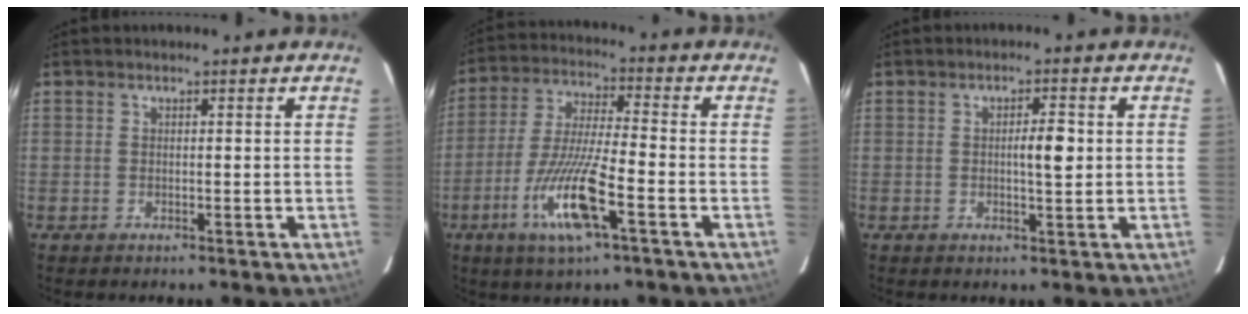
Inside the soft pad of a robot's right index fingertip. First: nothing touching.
{"total": 12.6, "force": [-5.3, 1.1, 11.4], "torque": [-0.228, -0.018, -0.098]}
{"total": 3.4, "force": [0.2, 0.6, 3.3], "torque": [-0.052, 0.002, 0.002]}